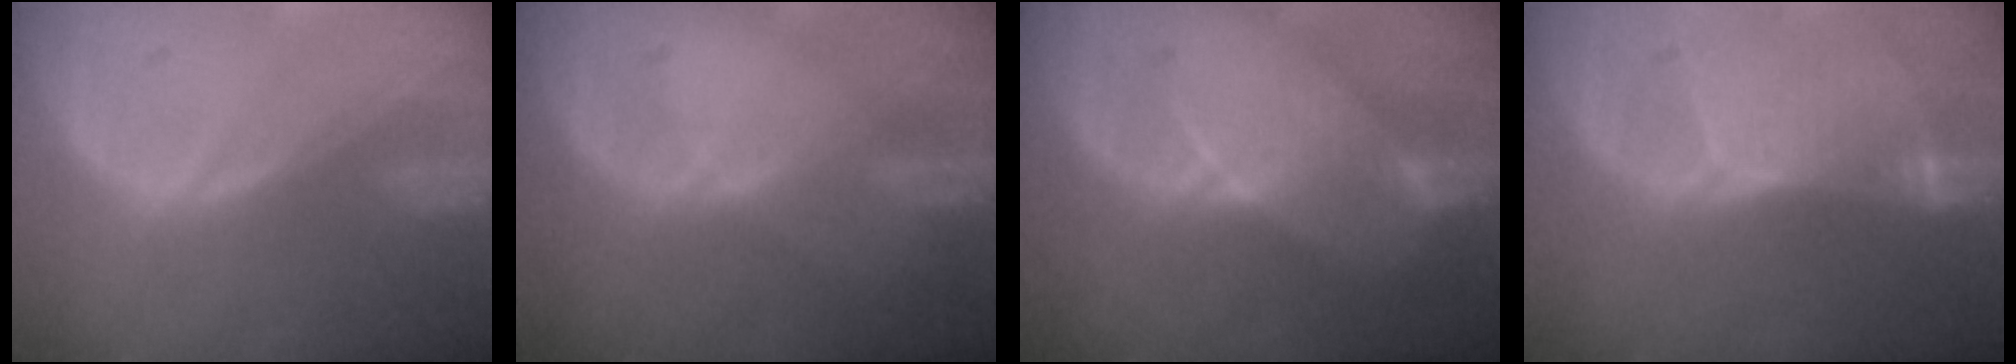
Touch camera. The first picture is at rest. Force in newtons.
{"total": 1.8, "press": 1.2, "slide": 1.3}
{"total": 7.2, "press": 7.1, "slide": 1.5}
{"total": 8.4, "press": 7.6, "slide": 3.5}